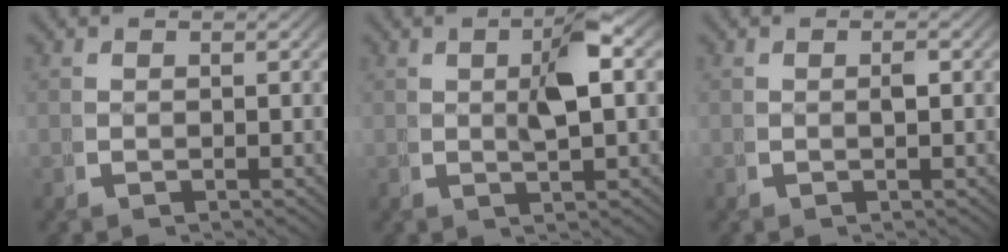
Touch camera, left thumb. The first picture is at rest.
{"total": 4.2, "force": [0.9, 1.1, 3.9], "torque": [-0.065, 0.009, 0.014]}
{"total": 0.7, "force": [0.1, 0.2, 0.6], "torque": [-0.005, 0.007, -0.002]}